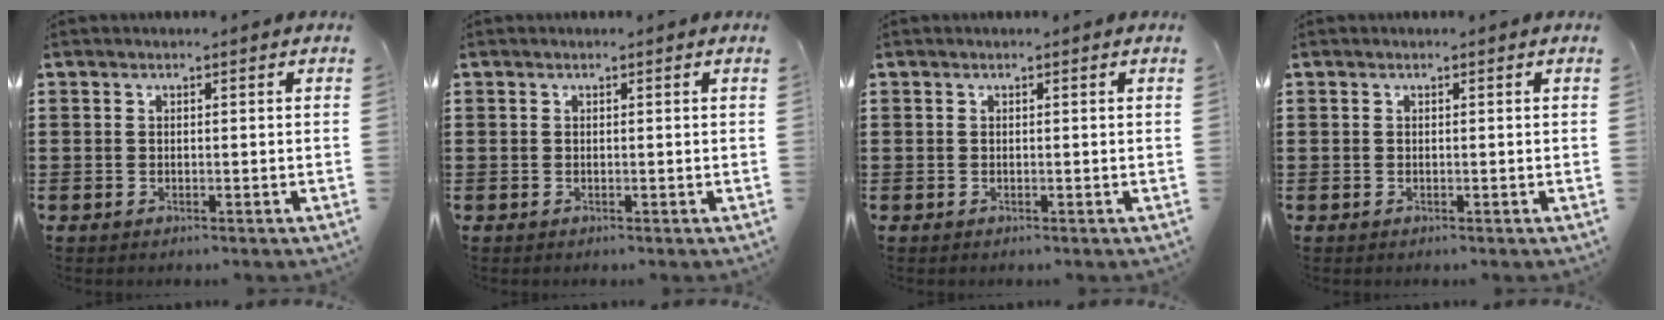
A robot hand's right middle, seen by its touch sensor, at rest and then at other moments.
{"total": 0.0}
{"total": 0.0}
{"total": 0.0}